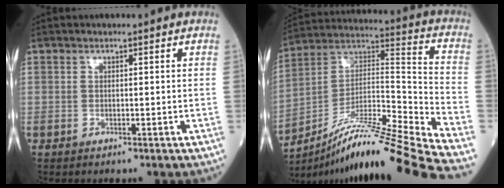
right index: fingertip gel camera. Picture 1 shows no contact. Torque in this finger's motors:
{"motor_torque": [0.79, -1.08, 0.53, 0.17]}